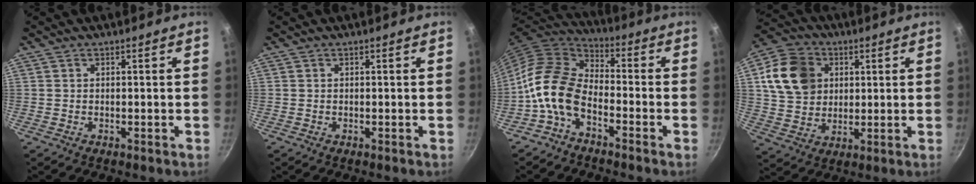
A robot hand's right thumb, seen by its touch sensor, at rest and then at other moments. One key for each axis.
{"total": 0.0}
{"total": 11.9, "fx": -5.1, "fy": 7.5, "fz": 7.7, "tx": -0.131, "ty": 0.052, "tz": -0.121}
{"total": 14.3, "fx": 3.8, "fy": 11.6, "fz": 7.5, "tx": -0.114, "ty": 0.002, "tz": 0.067}